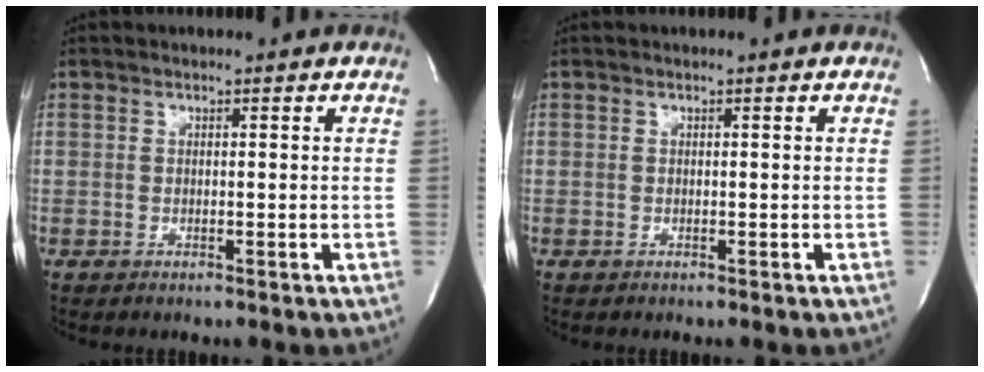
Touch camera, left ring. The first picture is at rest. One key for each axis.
{"total": 0.0}